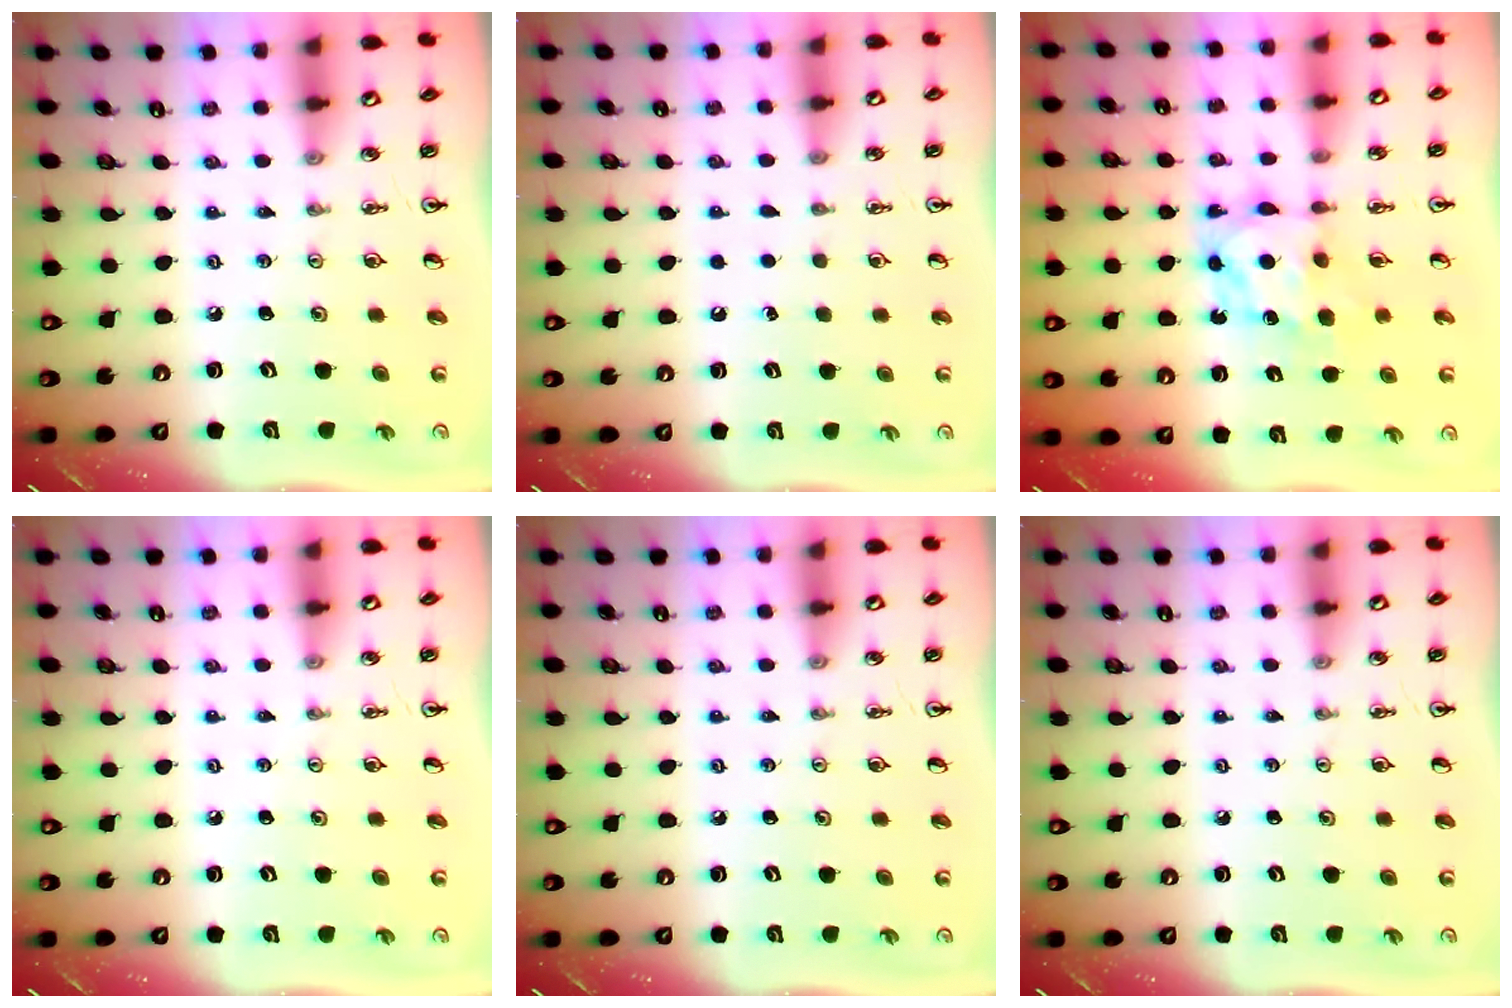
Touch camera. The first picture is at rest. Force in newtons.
{"total": 1.5, "press": 1.5, "slide": 0.1}
{"total": 6.9, "press": 6.9, "slide": 0.2}
{"total": 0.0}
{"total": 0.0}
{"total": 0.0}